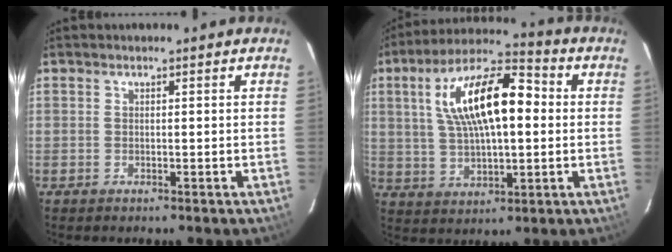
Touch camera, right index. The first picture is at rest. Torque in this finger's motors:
{"motor_torque": [1.08, 0.43, 0.88, 0.21]}